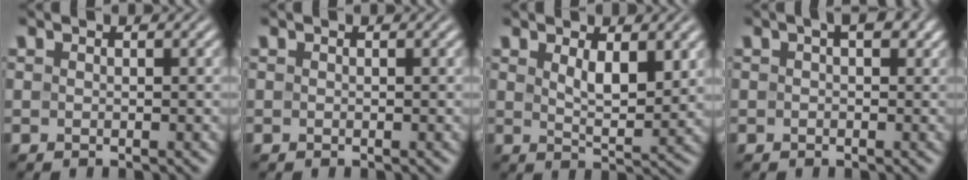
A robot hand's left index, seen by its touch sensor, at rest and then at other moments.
{"total": 0.0}
{"total": 3.6, "force": [1.4, 1.2, 3.1], "torque": [-0.058, -0.007, 0.029]}
{"total": 1.9, "force": [0.7, 1.0, 1.5], "torque": [-0.012, 0.007, 0.005]}